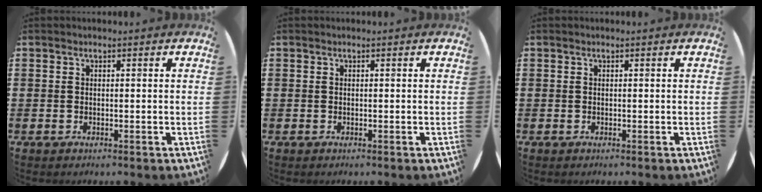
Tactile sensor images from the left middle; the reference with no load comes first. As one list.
[{"total": 0.0}, {"total": 0.0}]